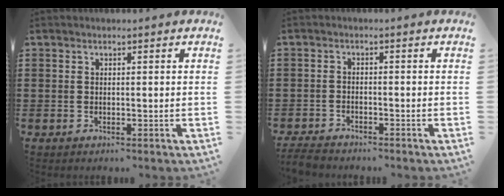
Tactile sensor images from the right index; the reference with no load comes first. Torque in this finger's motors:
{"motor_torque": [1.27, 0.86, 0.12, 0.04]}